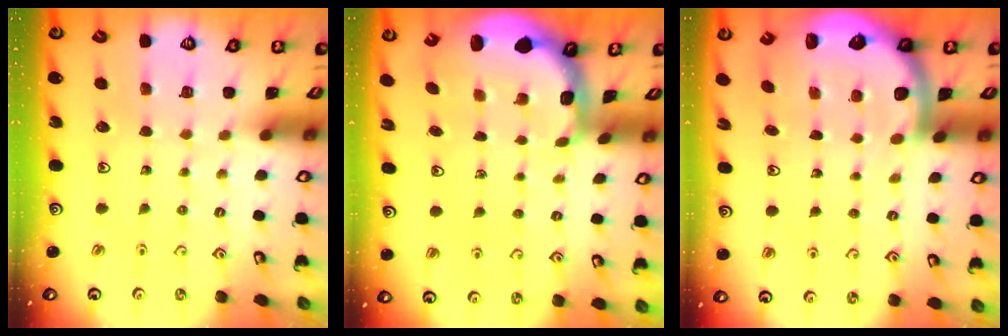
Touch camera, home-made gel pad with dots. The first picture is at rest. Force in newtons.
{"total": 2.1, "press": 1.9, "slide": 0.8}
{"total": 6.2, "press": 6.1, "slide": 1.2}